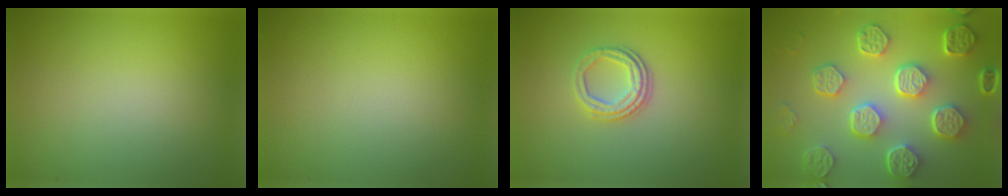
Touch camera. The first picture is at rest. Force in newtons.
{"total": 0.0}
{"total": 3.1, "press": 2.4, "slide": 2.0}
{"total": 8.2, "press": 6.2, "slide": 5.4}